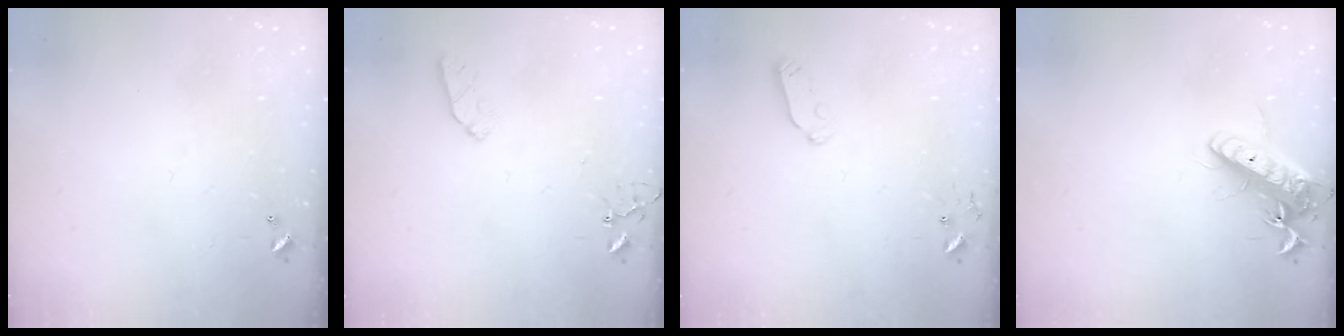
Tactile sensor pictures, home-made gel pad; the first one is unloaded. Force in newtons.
{"total": 5.4, "press": 5.3, "slide": 0.7}
{"total": 4.9, "press": 4.9, "slide": 0.3}
{"total": 13.9, "press": 13.7, "slide": 2.5}